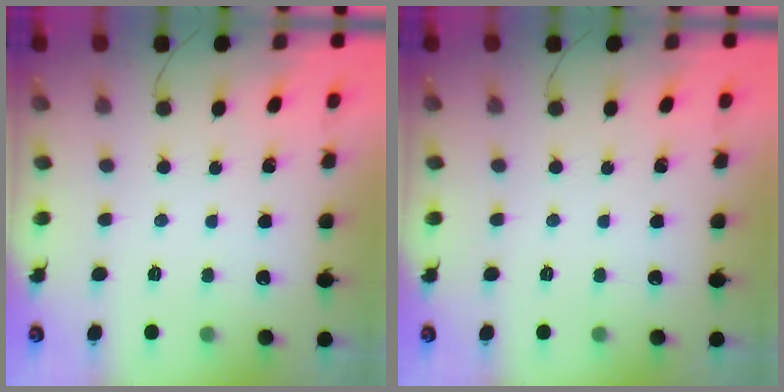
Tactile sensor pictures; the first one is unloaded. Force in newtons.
{"total": 0.0}